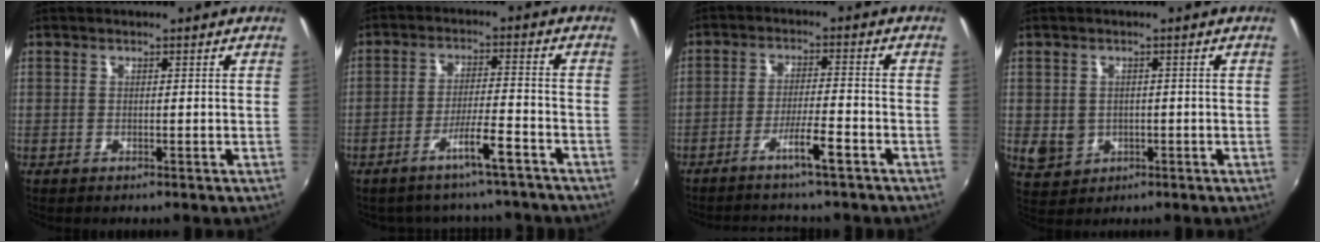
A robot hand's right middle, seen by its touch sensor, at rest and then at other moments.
{"total": 7.5, "force": [-6.2, 1.6, 3.8], "torque": [-0.072, 0.008, -0.091]}
{"total": 6.1, "force": [-4.8, 0.4, 3.7], "torque": [-0.078, -0.002, -0.082]}
{"total": 5.0, "force": [-0.6, 4.5, 2.1], "torque": [-0.043, -0.002, 0.002]}